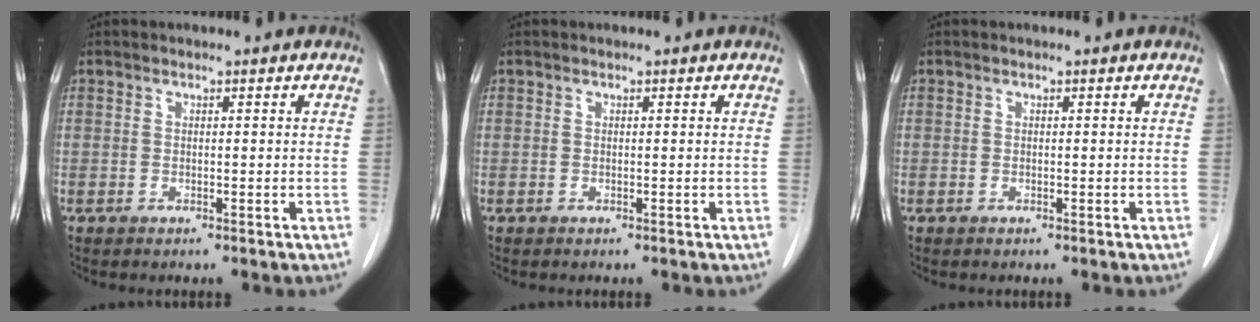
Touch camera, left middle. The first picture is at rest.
{"total": 0.0}
{"total": 0.0}